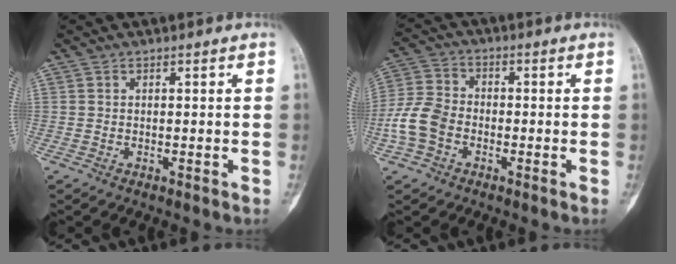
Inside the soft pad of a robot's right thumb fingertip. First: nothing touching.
{"total": 8.5, "force": [-2.8, 6.2, 5.1], "torque": [-0.106, 0.022, -0.062]}